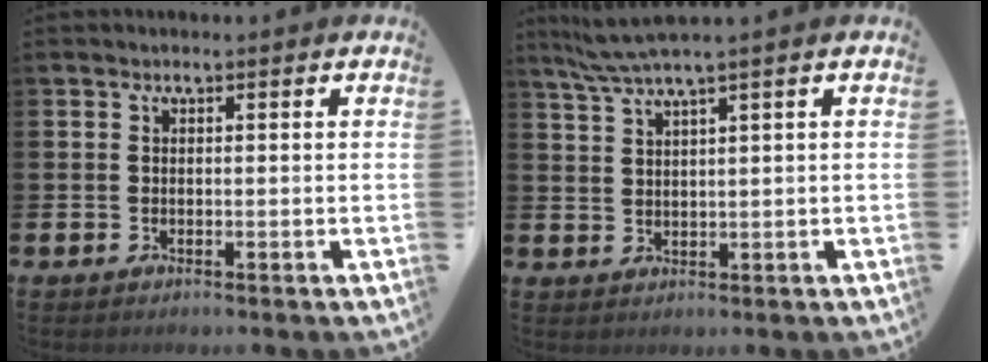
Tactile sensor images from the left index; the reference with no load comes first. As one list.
[{"total": 3.5, "force": [2.9, -0.6, 1.9], "torque": [-0.052, -0.005, 0.053]}]